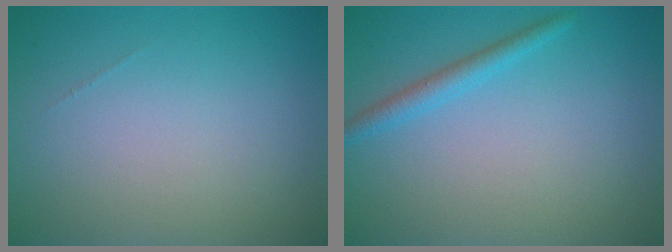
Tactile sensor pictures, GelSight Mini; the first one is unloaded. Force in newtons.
{"total": 1.8, "press": 1.8, "slide": 0.1}